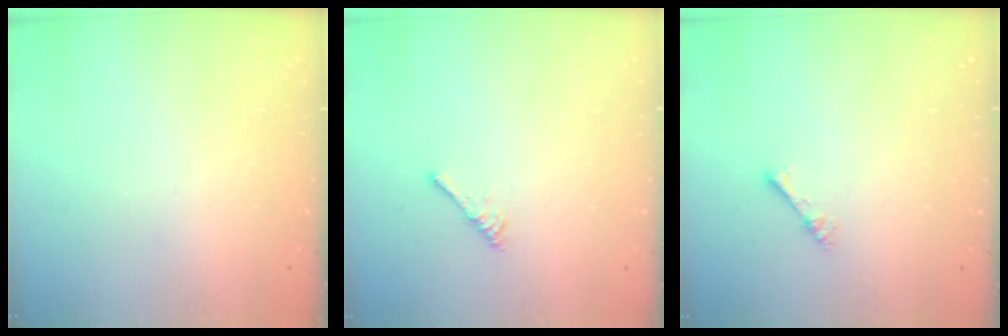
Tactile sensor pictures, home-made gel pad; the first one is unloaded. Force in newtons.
{"total": 2.9, "press": 2.9, "slide": 0.5}
{"total": 1.0, "press": 1.0, "slide": 0.3}